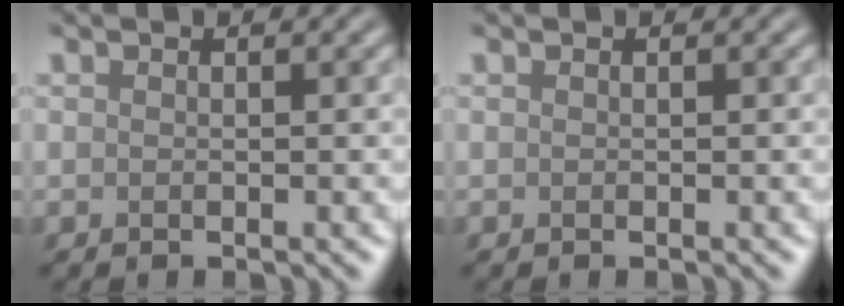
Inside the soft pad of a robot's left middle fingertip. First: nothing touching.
{"total": 0.0}